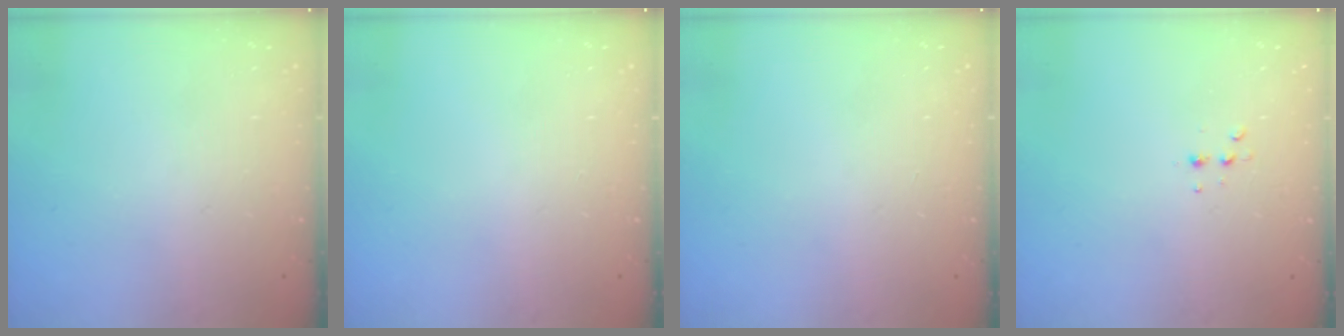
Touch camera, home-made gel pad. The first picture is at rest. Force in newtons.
{"total": 0.0}
{"total": 0.0}
{"total": 3.6, "press": 3.5, "slide": 1.1}